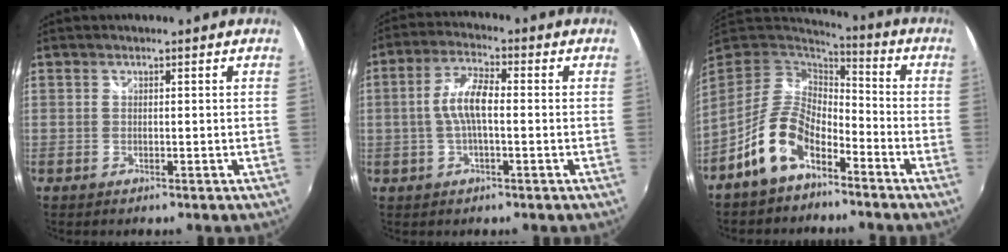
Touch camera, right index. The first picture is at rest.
{"total": 6.9, "force": [-0.5, 2.2, 6.5], "torque": [-0.131, 0.012, -0.012]}
{"total": 11.9, "force": [-6.9, 6.0, 7.6], "torque": [-0.159, 0.008, -0.131]}